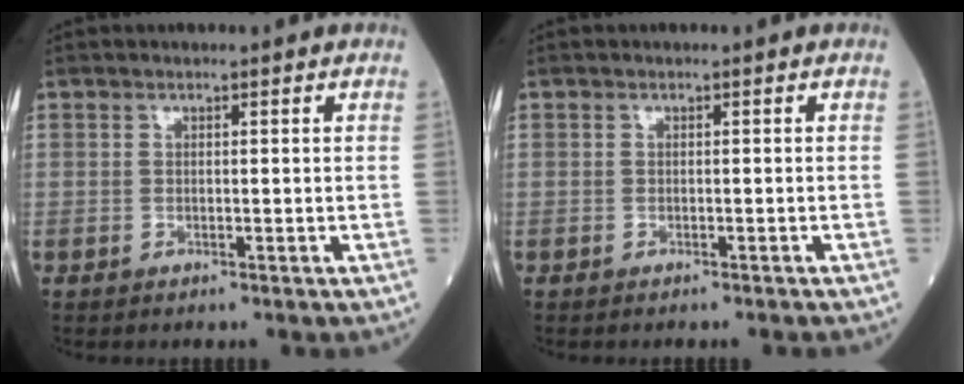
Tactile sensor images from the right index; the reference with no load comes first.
{"total": 1.2, "force": [-1.1, -0.2, 0.4], "torque": [-0.005, 0.001, -0.015]}